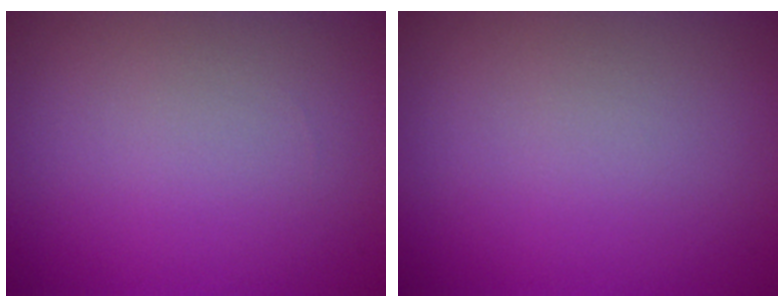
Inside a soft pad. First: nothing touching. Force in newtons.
{"total": 0.0}